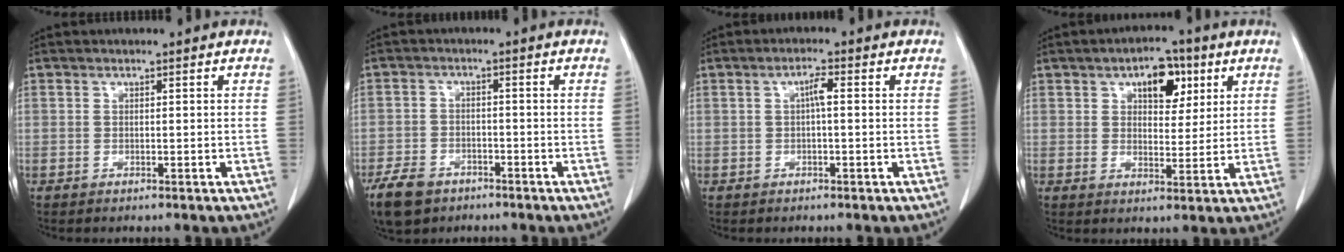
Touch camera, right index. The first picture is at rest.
{"total": 6.7, "force": [-4.6, 4.1, 2.6], "torque": [-0.053, -0.001, -0.075]}
{"total": 2.2, "force": [0.2, 0.3, 2.2], "torque": [-0.039, 0.004, 0.004]}
{"total": 7.1, "force": [3.3, 3.6, 5.1], "torque": [-0.071, 0.012, 0.050]}